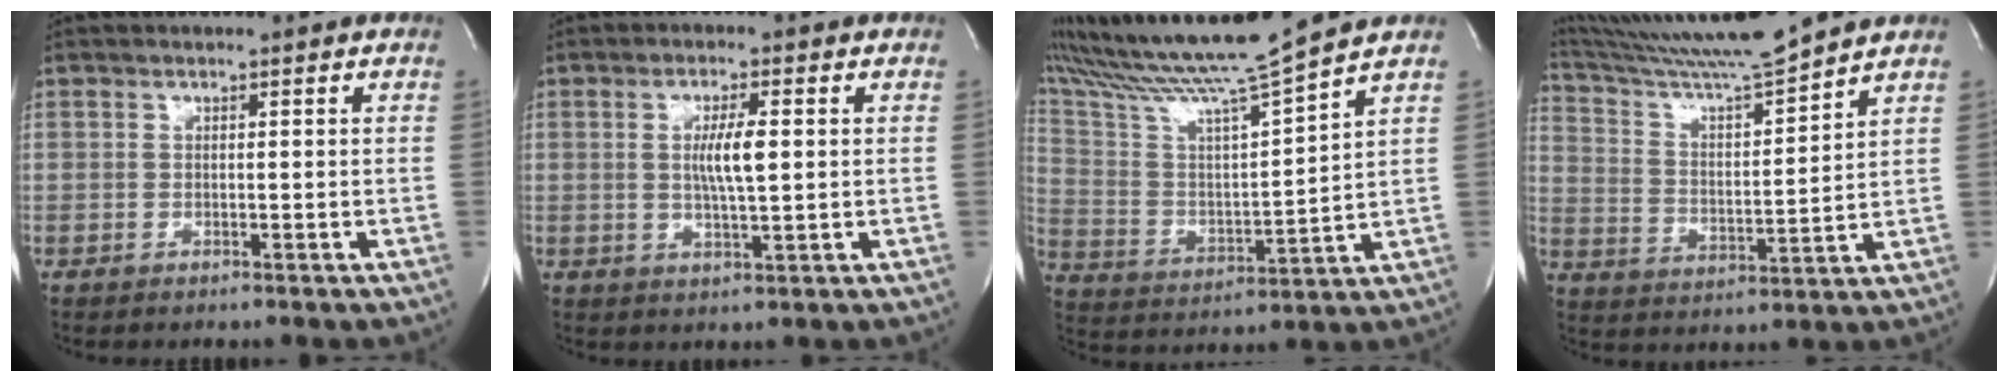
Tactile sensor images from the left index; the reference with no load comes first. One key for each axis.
{"total": 5.2, "fx": 0.6, "fy": 0.5, "fz": 5.1, "tx": -0.095, "ty": -0.003, "tz": 0.011}
{"total": 16.9, "fx": 15.1, "fy": -2.5, "fz": 7.3, "tx": -0.151, "ty": -0.032, "tz": 0.265}
{"total": 14.6, "fx": 13.5, "fy": -2.1, "fz": 5.2, "tx": -0.108, "ty": -0.021, "tz": 0.238}